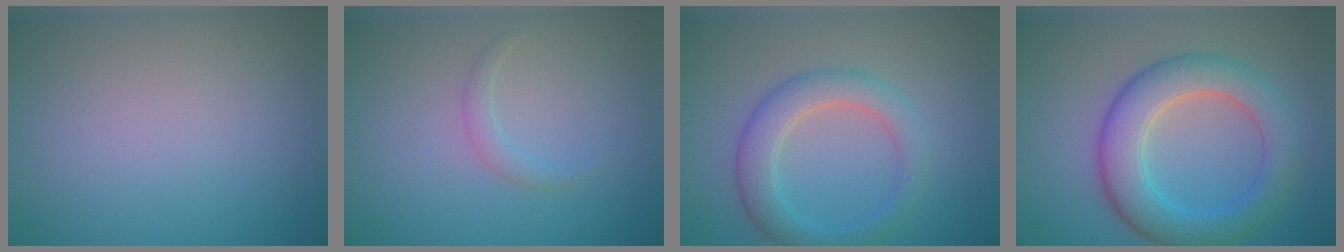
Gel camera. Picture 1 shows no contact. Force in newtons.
{"total": 1.1, "press": 1.1, "slide": 0.1}
{"total": 4.0, "press": 4.0, "slide": 0.1}
{"total": 6.6, "press": 6.5, "slide": 0.2}